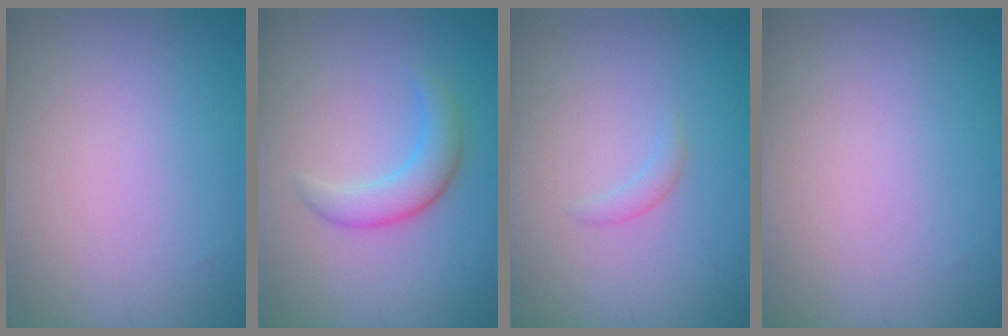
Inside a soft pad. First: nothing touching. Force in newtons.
{"total": 2.9, "press": 2.9, "slide": 0.2}
{"total": 0.9, "press": 0.9, "slide": 0.1}
{"total": 0.0}